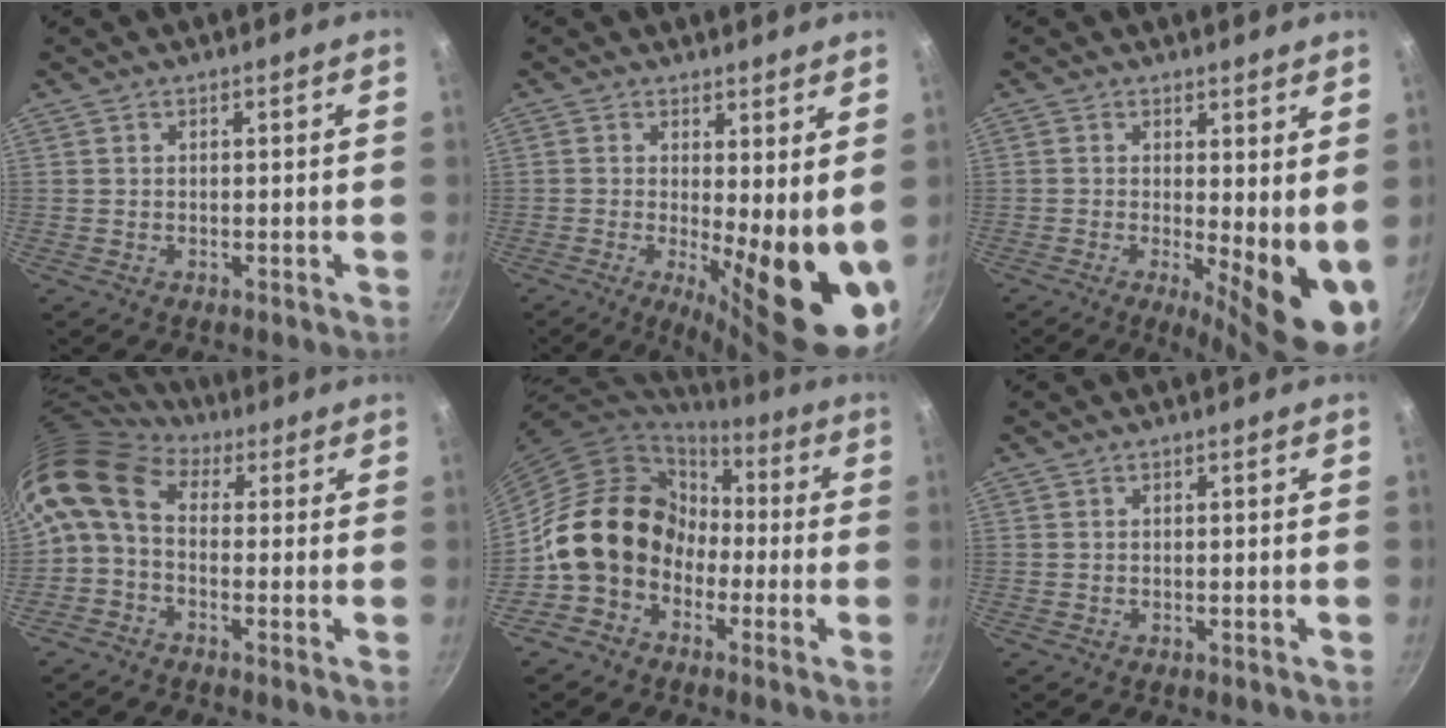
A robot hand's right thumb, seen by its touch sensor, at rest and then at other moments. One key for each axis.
{"total": 14.7, "fx": 0.0, "fy": 4.6, "fz": 13.9, "tx": -0.162, "ty": -0.033, "tz": 0.007}
{"total": 11.6, "fx": -0.4, "fy": 3.6, "fz": 11.1, "tx": -0.125, "ty": -0.020, "tz": 0.001}
{"total": 9.4, "fx": 1.0, "fy": 6.2, "fz": 6.9, "tx": -0.131, "ty": 0.027, "tz": -0.003}
{"total": 15.5, "fx": -2.5, "fy": 13.1, "fz": 8.0, "tx": -0.094, "ty": 0.051, "tz": -0.050}
{"total": 0.0}